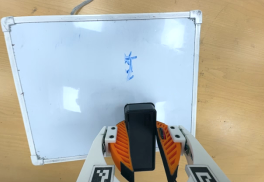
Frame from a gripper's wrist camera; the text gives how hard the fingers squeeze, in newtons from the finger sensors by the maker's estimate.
{"total": 9.8, "left": 9.5, "right": 10.2}